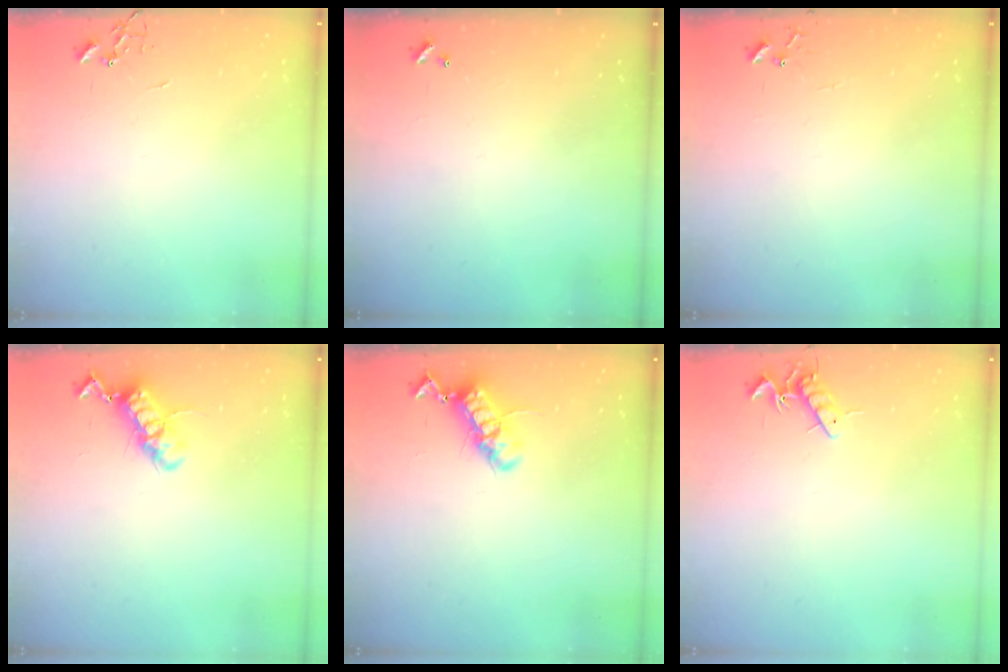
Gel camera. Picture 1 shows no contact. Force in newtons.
{"total": 0.0}
{"total": 5.6, "press": 5.6, "slide": 0.4}
{"total": 12.0, "press": 12.0, "slide": 1.3}
{"total": 12.7, "press": 12.6, "slide": 1.1}
{"total": 7.6, "press": 7.5, "slide": 0.8}